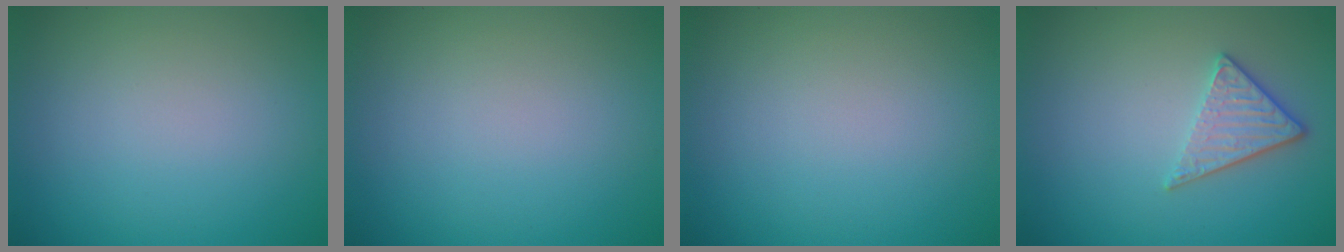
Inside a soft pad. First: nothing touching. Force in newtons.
{"total": 0.0}
{"total": 0.0}
{"total": 2.8, "press": 2.4, "slide": 1.3}